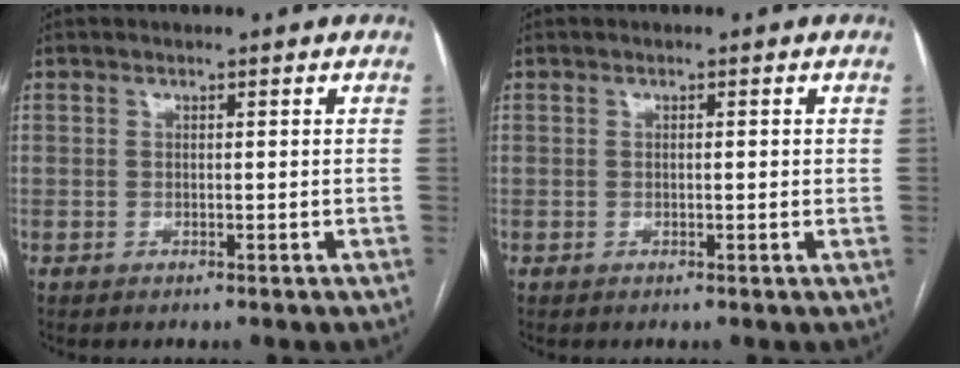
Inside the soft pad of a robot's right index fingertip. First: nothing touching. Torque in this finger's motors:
{"motor_torque": [0.00, 0.14, -0.05, 0.00]}